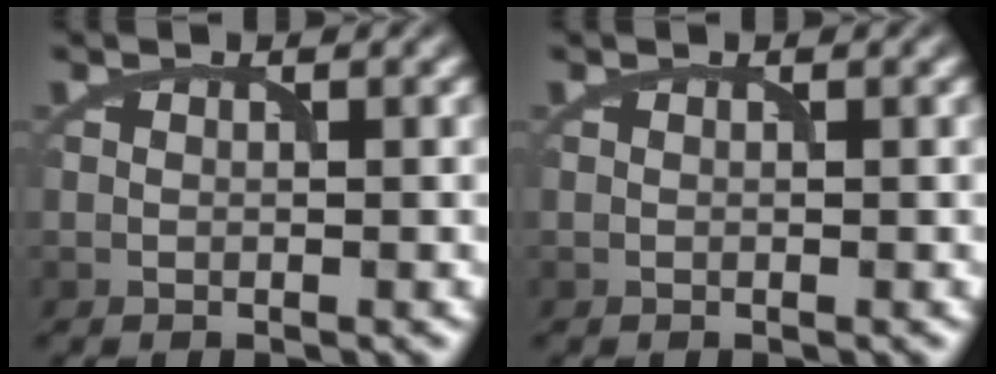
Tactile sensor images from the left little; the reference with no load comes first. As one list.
[{"total": 0.0}]